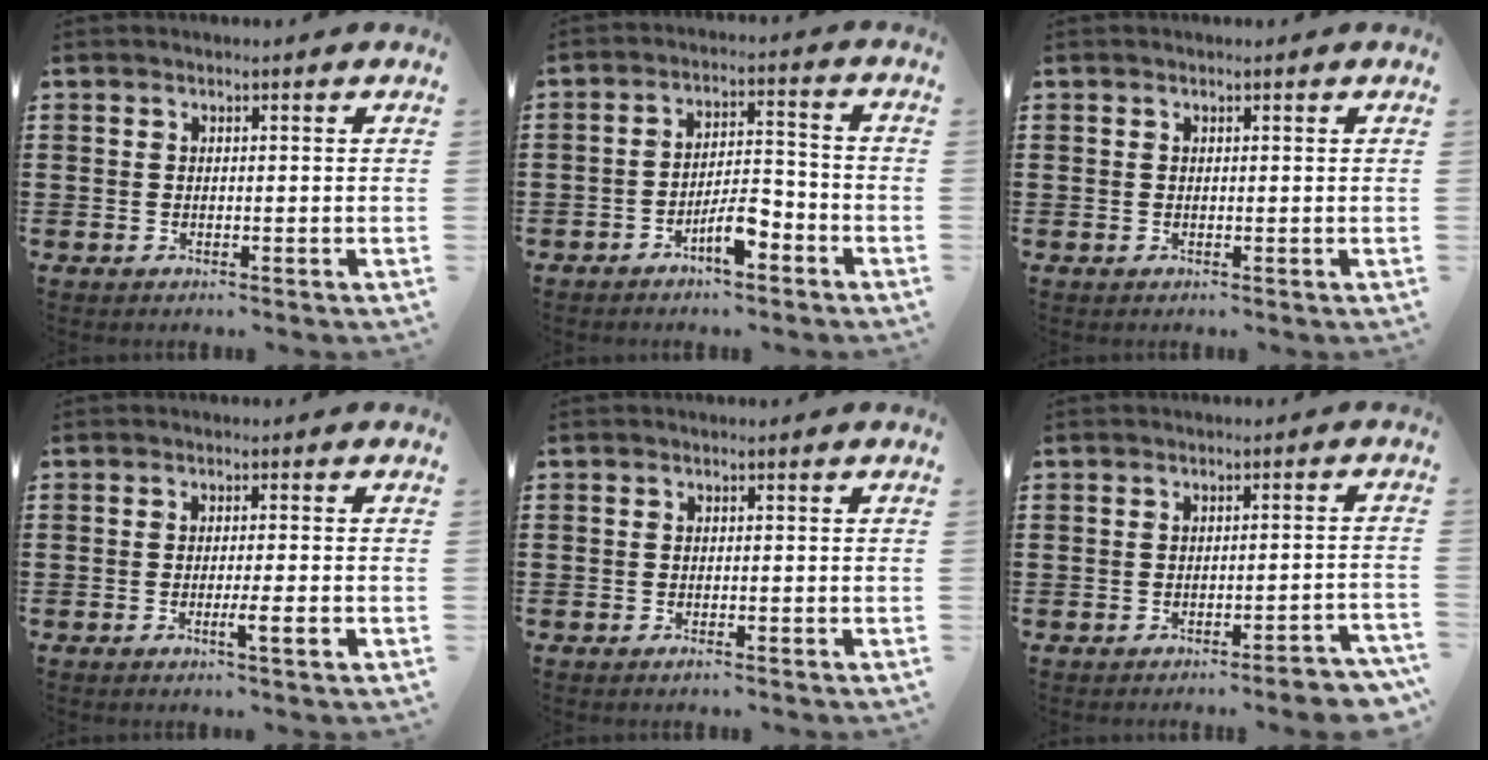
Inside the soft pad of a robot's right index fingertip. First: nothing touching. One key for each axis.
{"total": 6.2, "fx": -3.8, "fy": 1.9, "fz": 4.5, "tx": -0.085, "ty": 0.008, "tz": -0.070}
{"total": 0.0}
{"total": 3.3, "fx": -1.4, "fy": 0.0, "fz": 3.0, "tx": -0.048, "ty": -0.008, "tz": -0.025}
{"total": 0.5, "fx": -0.4, "fy": 0.0, "fz": 0.4, "tx": -0.007, "ty": -0.003, "tz": -0.007}
{"total": 3.1, "fx": -2.8, "fy": 0.1, "fz": 1.3, "tx": -0.023, "ty": -0.006, "tz": -0.055}